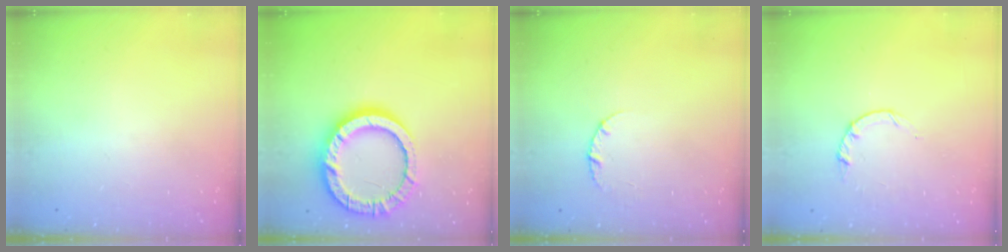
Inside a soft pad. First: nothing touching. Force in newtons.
{"total": 16.6, "press": 16.5, "slide": 1.4}
{"total": 2.6, "press": 2.6, "slide": 0.3}
{"total": 2.2, "press": 2.1, "slide": 0.4}